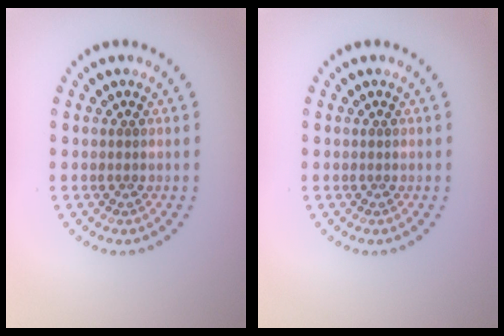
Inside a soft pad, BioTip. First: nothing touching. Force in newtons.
{"total": 0.0}